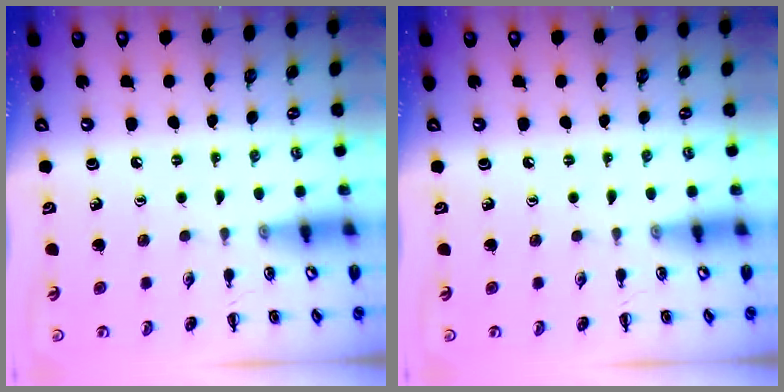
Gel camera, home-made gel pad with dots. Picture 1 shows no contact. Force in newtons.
{"total": 0.0}